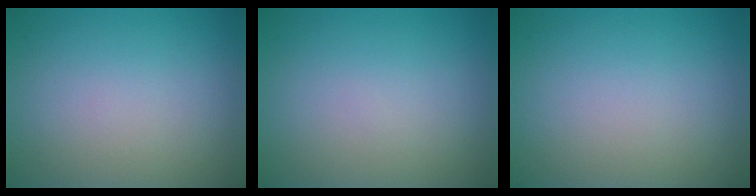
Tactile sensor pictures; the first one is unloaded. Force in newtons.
{"total": 0.0}
{"total": 0.0}